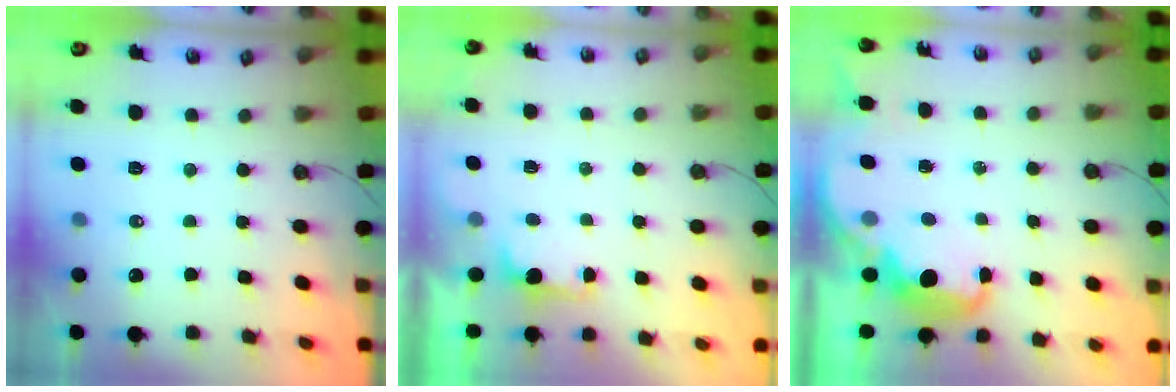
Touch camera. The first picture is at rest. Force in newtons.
{"total": 1.6, "press": 1.4, "slide": 0.8}
{"total": 4.9, "press": 4.9, "slide": 0.8}